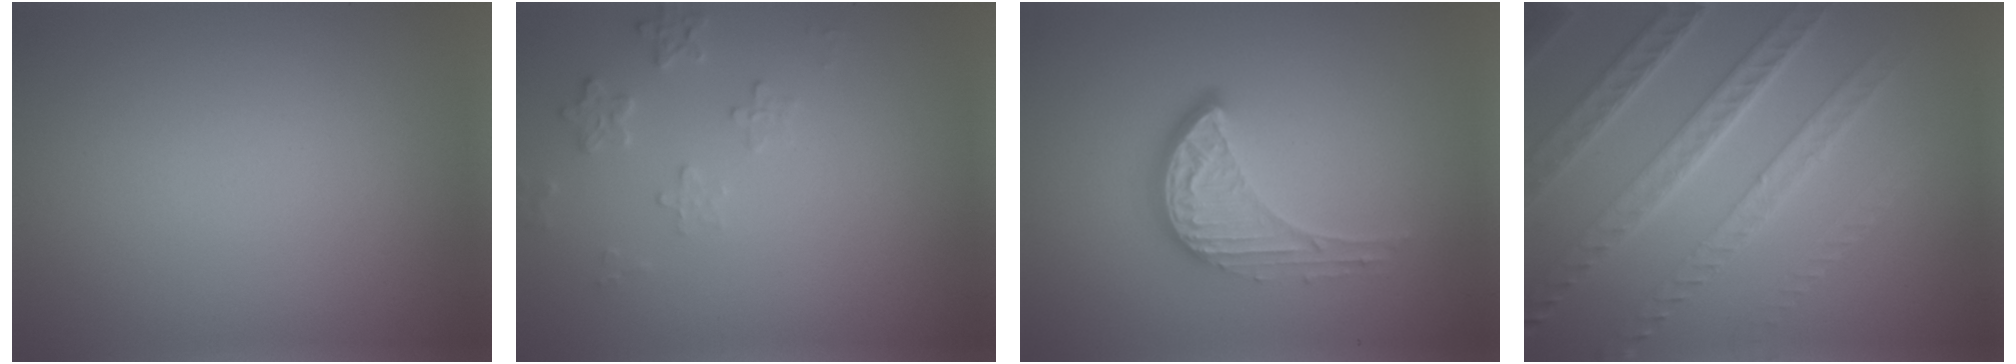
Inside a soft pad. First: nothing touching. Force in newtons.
{"total": 1.9, "press": 1.8, "slide": 0.2}
{"total": 4.3, "press": 3.1, "slide": 3.1}
{"total": 7.6, "press": 5.5, "slide": 5.2}